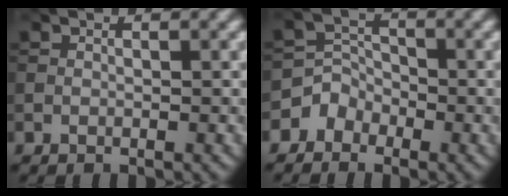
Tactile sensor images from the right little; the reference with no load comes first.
{"total": 3.5, "force": [-2.5, 2.5, 0.0], "torque": [0.032, 0.008, -0.059]}